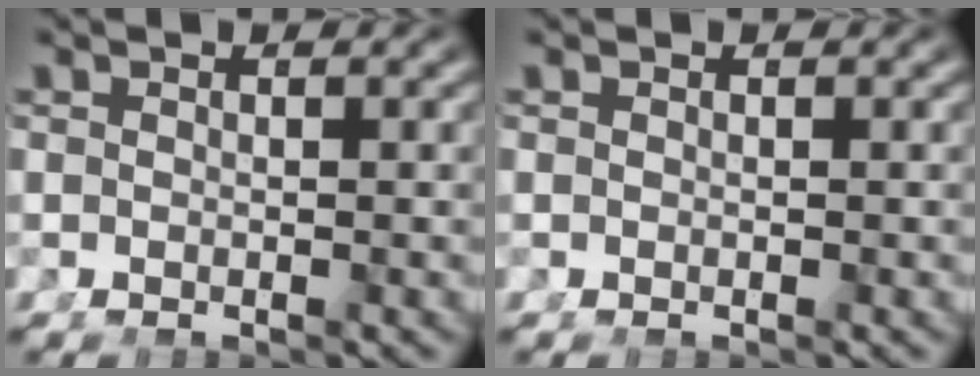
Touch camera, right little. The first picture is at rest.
{"total": 0.0}